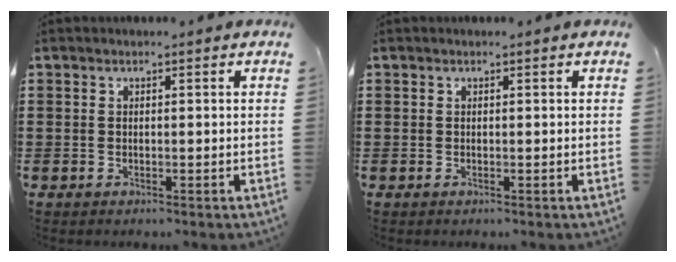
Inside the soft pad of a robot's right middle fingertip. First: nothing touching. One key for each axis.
{"total": 0.0}